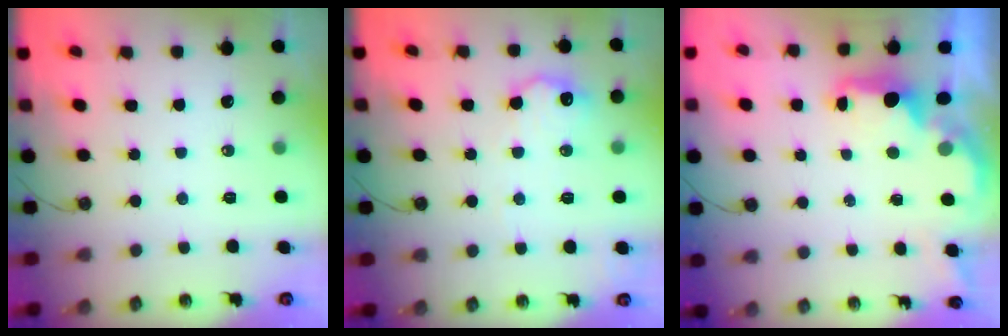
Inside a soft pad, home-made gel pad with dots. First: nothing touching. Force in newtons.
{"total": 11.5, "press": 11.5, "slide": 0.5}
{"total": 2.2, "press": 2.0, "slide": 0.8}